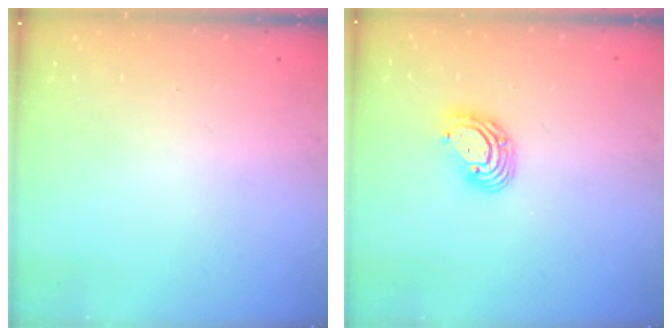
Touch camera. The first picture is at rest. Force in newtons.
{"total": 8.8, "press": 8.6, "slide": 1.7}